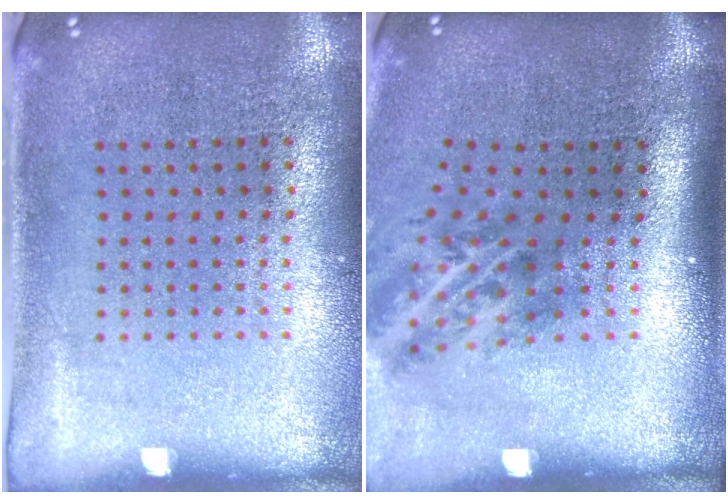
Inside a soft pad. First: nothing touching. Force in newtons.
{"total": 2.0, "press": 1.2, "slide": 1.6}